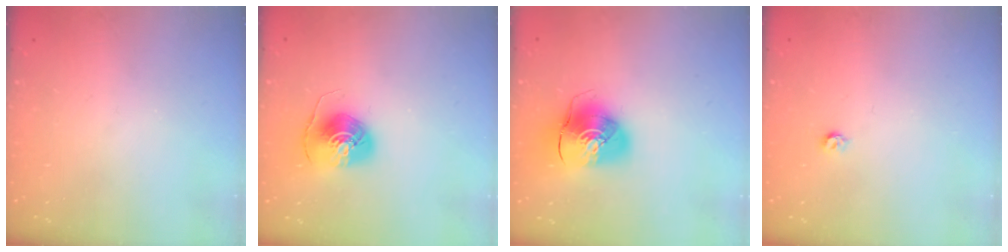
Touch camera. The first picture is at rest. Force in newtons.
{"total": 8.8, "press": 8.7, "slide": 0.7}
{"total": 10.8, "press": 10.7, "slide": 1.5}
{"total": 3.0, "press": 3.0, "slide": 0.5}